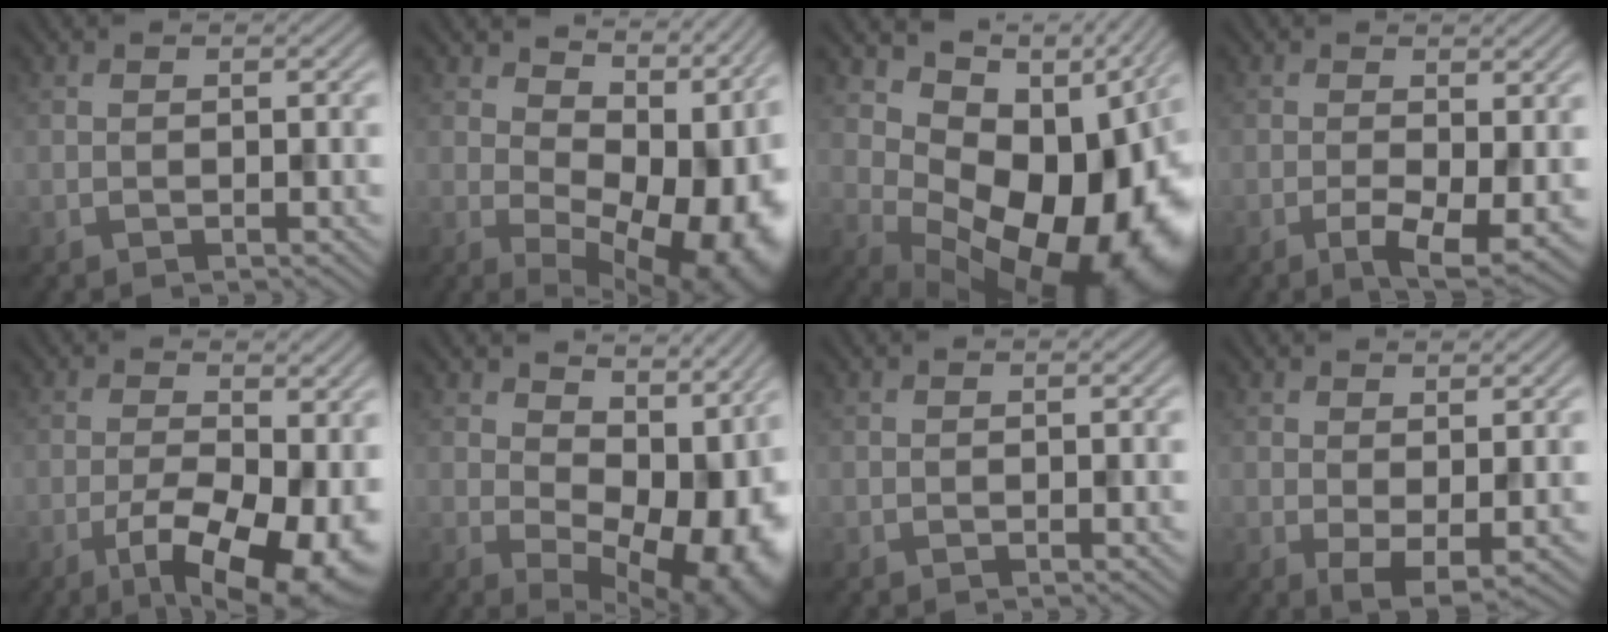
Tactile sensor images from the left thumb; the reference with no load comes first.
{"total": 13.7, "force": [2.9, 8.2, 10.6], "torque": [-0.123, -0.013, 0.074]}
{"total": 15.5, "force": [1.2, 10.2, 11.7], "torque": [-0.149, -0.023, 0.049]}
{"total": 3.7, "force": [-0.7, 1.0, 3.5], "torque": [-0.060, -0.012, -0.012]}
{"total": 11.3, "force": [-4.3, 4.3, 9.6], "torque": [-0.146, -0.013, -0.066]}
{"total": 12.5, "force": [3.5, 7.2, 9.6], "torque": [-0.104, -0.013, 0.074]}
{"total": 0.0}
{"total": 2.6, "force": [0.7, 1.1, 2.3], "torque": [-0.045, -0.009, 0.016]}